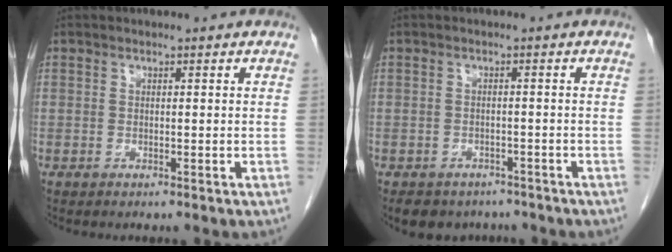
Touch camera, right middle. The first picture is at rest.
{"total": 6.2, "force": [-5.1, 3.4, 1.1], "torque": [-0.008, 0.007, -0.065]}